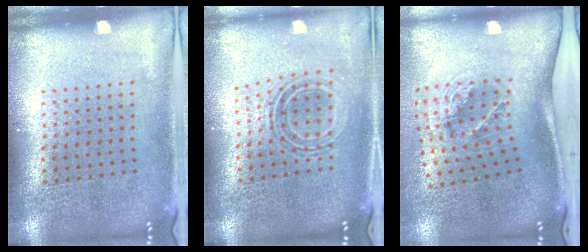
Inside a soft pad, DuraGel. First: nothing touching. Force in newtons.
{"total": 0.8, "press": 0.7, "slide": 0.3}
{"total": 2.0, "press": 1.3, "slide": 1.6}